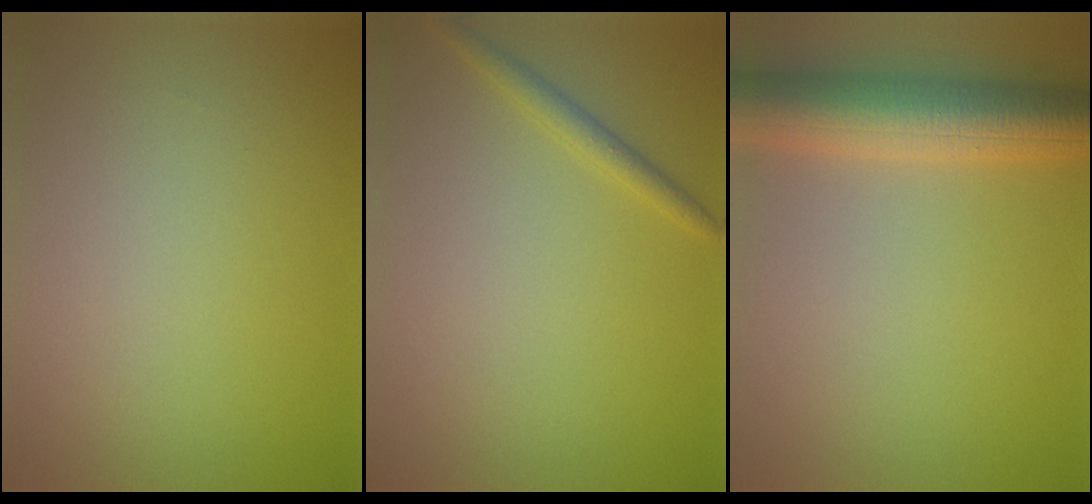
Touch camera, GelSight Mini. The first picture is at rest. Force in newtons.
{"total": 1.5, "press": 1.5, "slide": 0.1}
{"total": 6.9, "press": 6.9, "slide": 0.2}